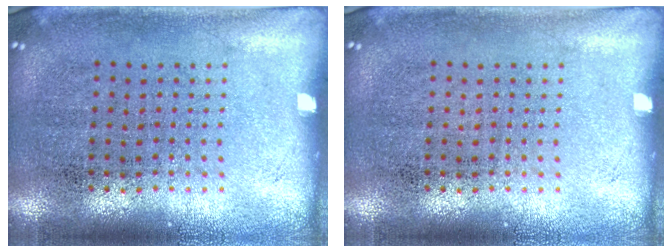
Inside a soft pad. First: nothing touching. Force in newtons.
{"total": 0.0}